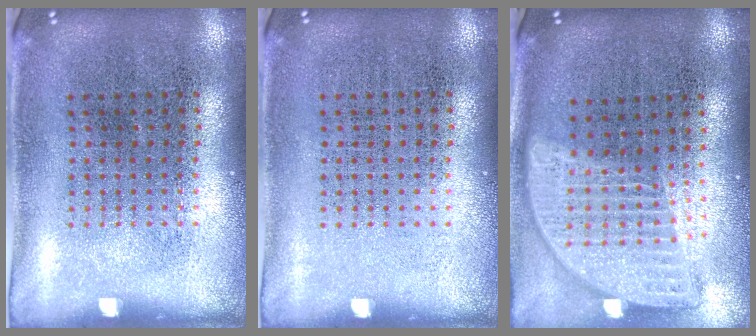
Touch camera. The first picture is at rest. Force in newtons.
{"total": 0.0}
{"total": 1.9, "press": 1.6, "slide": 1.1}